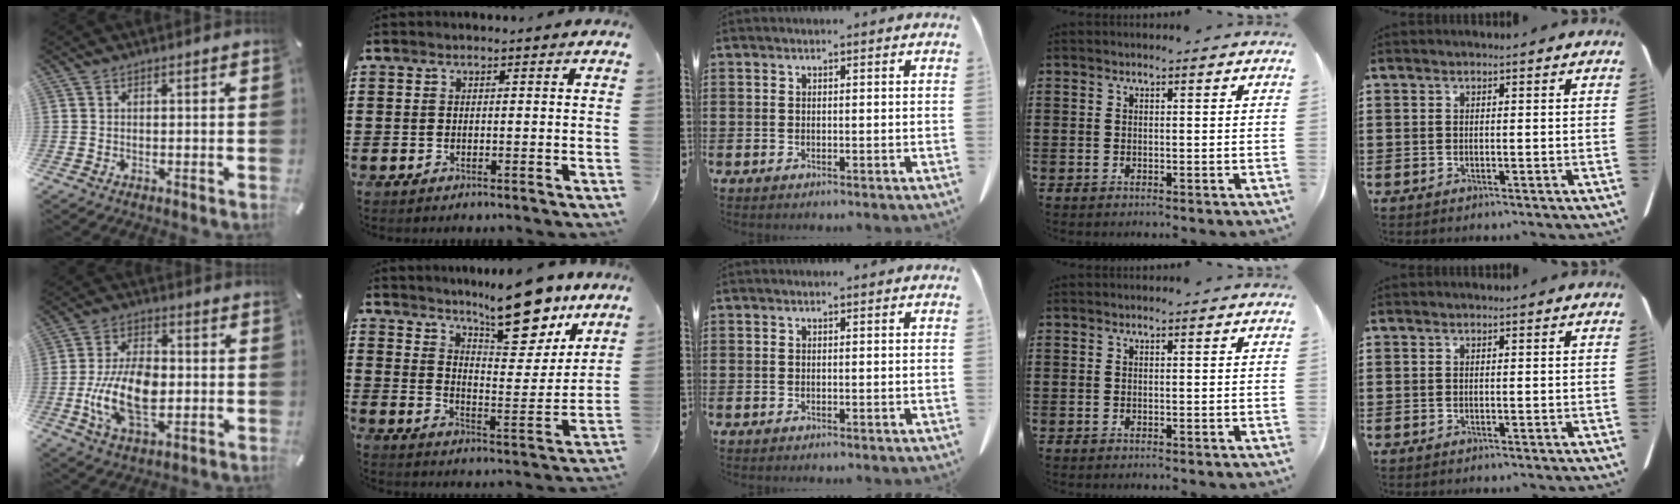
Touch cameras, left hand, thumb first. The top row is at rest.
{"thumb": {"total": 13.7, "force": [-2.2, 8.2, 10.8], "torque": [-0.228, -0.001, -0.038]}, "index": {"total": 14.2, "force": [11.1, 4.1, 7.8], "torque": [-0.110, -0.067, 0.188]}}